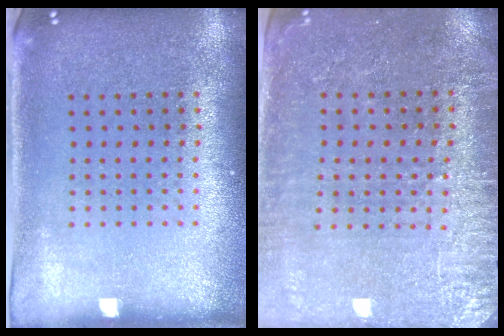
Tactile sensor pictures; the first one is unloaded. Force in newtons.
{"total": 3.0, "press": 2.8, "slide": 0.9}